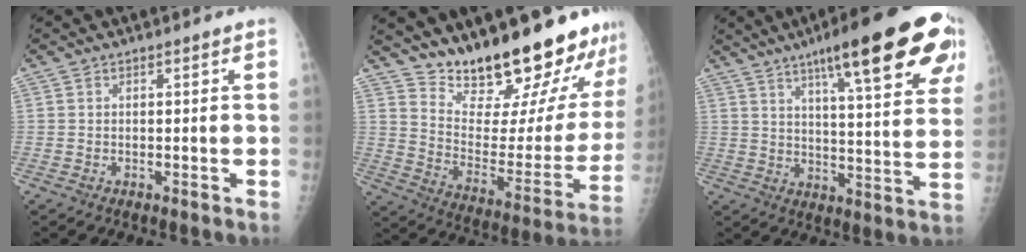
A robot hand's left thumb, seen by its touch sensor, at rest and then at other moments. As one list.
[{"total": 25.4, "force": [22.1, 5.7, 11.2], "torque": [-0.136, -0.162, 0.315]}, {"total": 24.1, "force": [13.2, 4.8, 19.5], "torque": [-0.258, -0.030, 0.184]}]